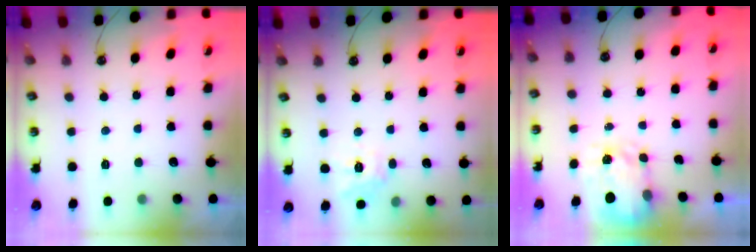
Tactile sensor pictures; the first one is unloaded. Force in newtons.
{"total": 9.1, "press": 9.0, "slide": 0.7}
{"total": 3.8, "press": 3.7, "slide": 0.5}